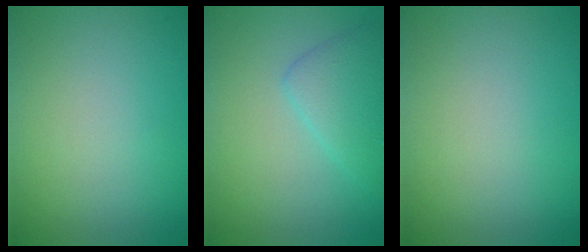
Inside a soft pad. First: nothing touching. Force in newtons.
{"total": 3.0, "press": 3.0, "slide": 0.1}
{"total": 0.0}